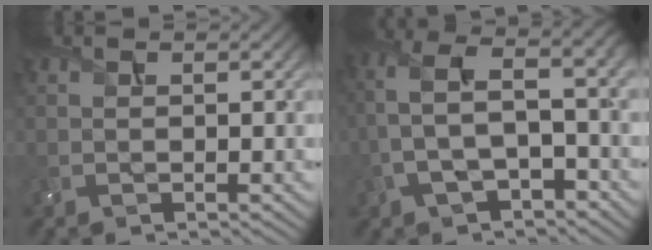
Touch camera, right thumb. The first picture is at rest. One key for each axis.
{"total": 9.5, "fx": -1.1, "fy": 4.7, "fz": 8.2, "tx": -0.203, "ty": 0.009, "tz": -0.027}